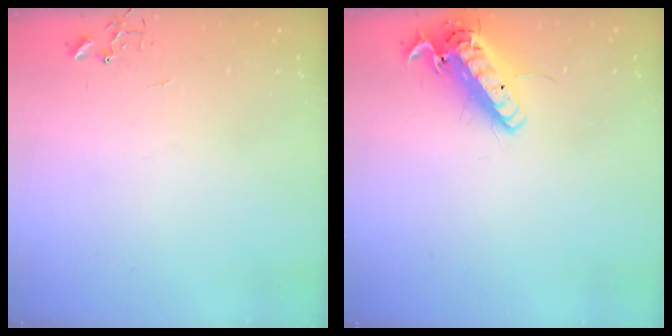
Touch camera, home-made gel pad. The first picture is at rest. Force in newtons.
{"total": 15.0, "press": 14.7, "slide": 3.0}